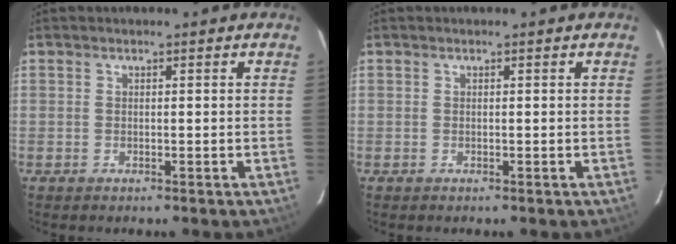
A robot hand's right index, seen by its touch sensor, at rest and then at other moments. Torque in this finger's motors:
{"motor_torque": [0.00, 0.00, 0.02, 0.00]}